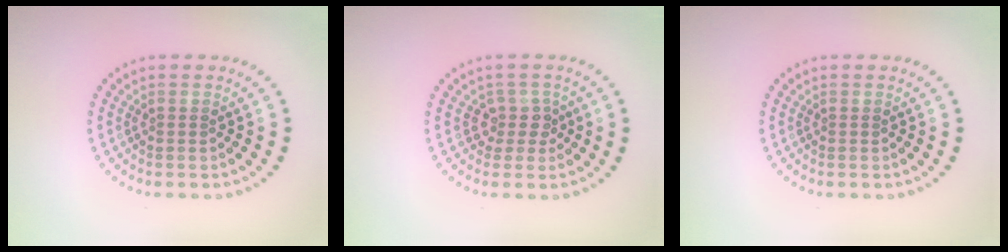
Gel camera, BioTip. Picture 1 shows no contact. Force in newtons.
{"total": 1.9, "press": 1.4, "slide": 1.3}
{"total": 0.0}